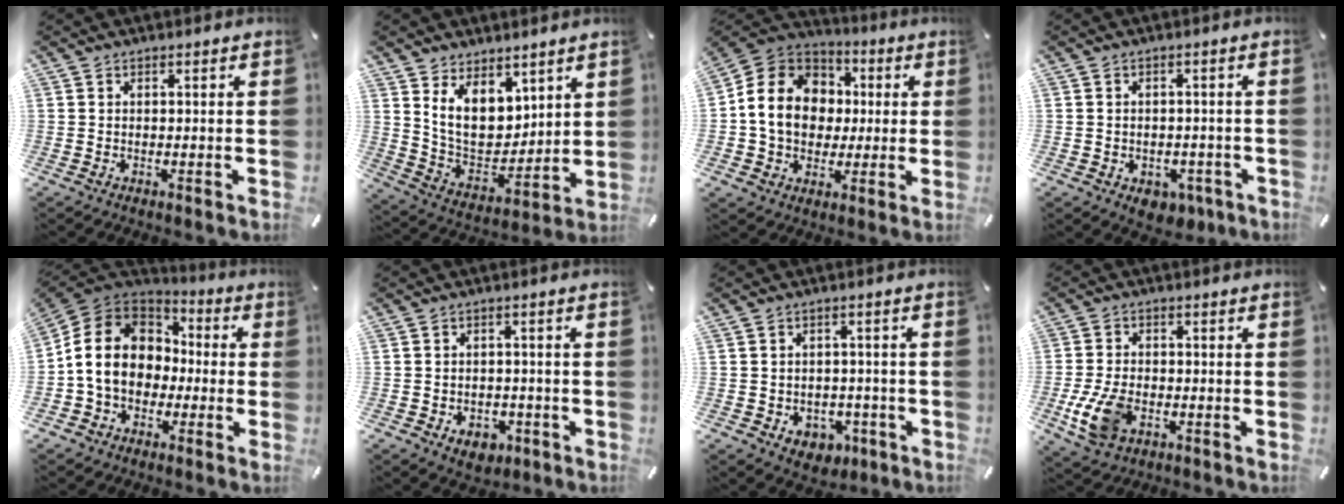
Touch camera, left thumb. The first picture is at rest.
{"total": 11.0, "force": [6.0, 7.9, 4.7], "torque": [-0.103, -0.052, 0.118]}
{"total": 14.7, "force": [0.0, 13.1, 6.7], "torque": [-0.144, 0.024, 0.004]}
{"total": 4.3, "force": [-1.8, 3.4, 1.9], "torque": [-0.021, 0.009, -0.030]}
{"total": 14.2, "force": [-1.5, 12.4, 6.9], "torque": [-0.159, 0.027, -0.024]}
{"total": 5.5, "force": [-2.2, 4.2, 2.7], "torque": [-0.030, 0.006, -0.040]}
{"total": 5.0, "force": [-0.8, 4.7, 1.5], "torque": [-0.017, 0.003, -0.012]}
{"total": 10.0, "force": [-3.0, 6.5, 6.9], "torque": [-0.157, 0.001, -0.052]}